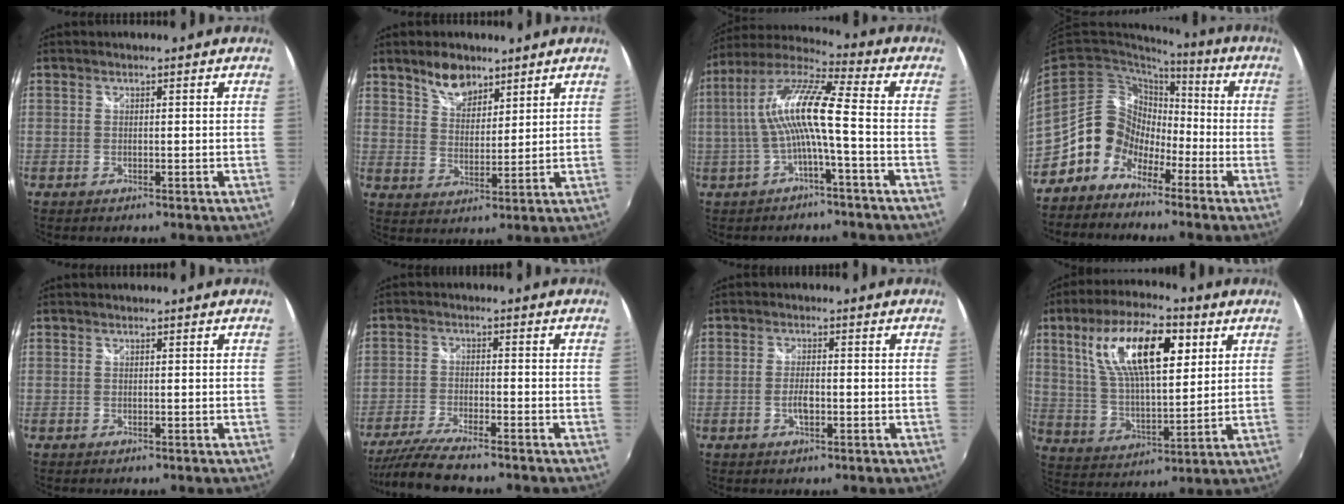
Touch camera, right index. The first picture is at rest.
{"total": 6.9, "force": [5.2, 3.5, 3.0], "torque": [-0.043, 0.008, 0.095]}
{"total": 12.2, "force": [-1.6, 0.8, 12.1], "torque": [-0.236, 0.015, -0.029]}
{"total": 13.0, "force": [-5.8, 10.6, 4.7], "torque": [-0.095, 0.035, -0.118]}
{"total": 0.0}
{"total": 9.3, "force": [-8.2, 0.9, 4.4], "torque": [-0.108, -0.024, -0.149]}
{"total": 2.9, "force": [-1.0, 1.2, 2.4], "torque": [-0.049, -0.001, -0.020]}
{"total": 18.0, "force": [7.2, 6.9, 14.9], "torque": [-0.271, 0.021, 0.134]}